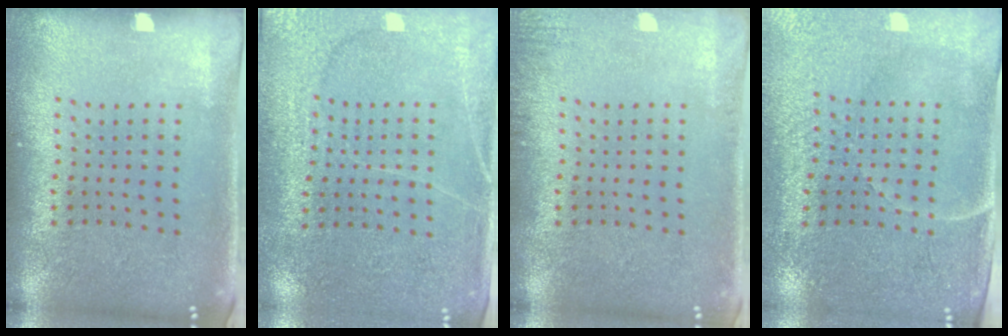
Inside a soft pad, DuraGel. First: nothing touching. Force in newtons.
{"total": 2.8, "press": 2.7, "slide": 0.8}
{"total": 1.4, "press": 1.4, "slide": 0.2}
{"total": 3.4, "press": 3.2, "slide": 1.3}